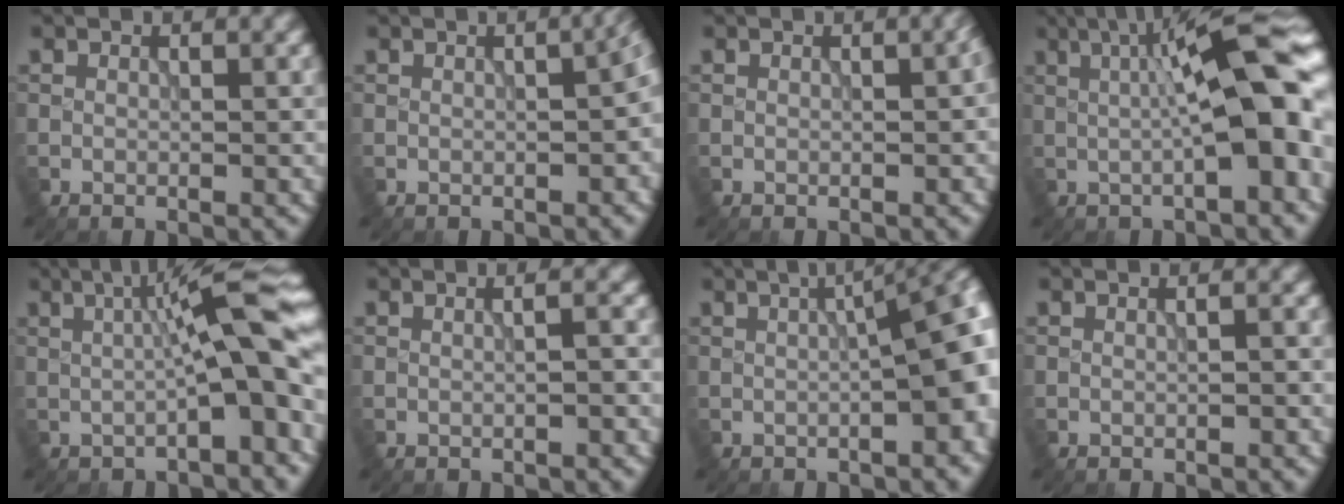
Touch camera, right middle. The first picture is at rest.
{"total": 4.2, "force": [-0.2, 1.5, 3.9], "torque": [-0.043, -0.002, 0.008]}
{"total": 1.6, "force": [0.1, 0.5, 1.6], "torque": [-0.020, 0.002, 0.005]}
{"total": 12.3, "force": [1.1, 3.0, 11.9], "torque": [-0.136, 0.017, 0.013]}
{"total": 9.2, "force": [0.5, 1.8, 9.0], "torque": [-0.114, 0.021, 0.003]}
{"total": 2.2, "force": [0.3, 1.0, 1.9], "torque": [-0.006, 0.003, -0.005]}
{"total": 12.1, "force": [0.1, 4.7, 11.1], "torque": [-0.081, 0.008, -0.008]}
{"total": 0.7, "force": [0.0, 0.1, 0.7], "torque": [-0.013, -0.002, -0.002]}